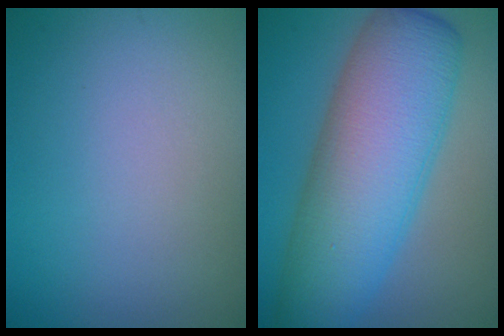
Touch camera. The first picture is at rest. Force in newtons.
{"total": 11.5, "press": 11.5, "slide": 0.2}